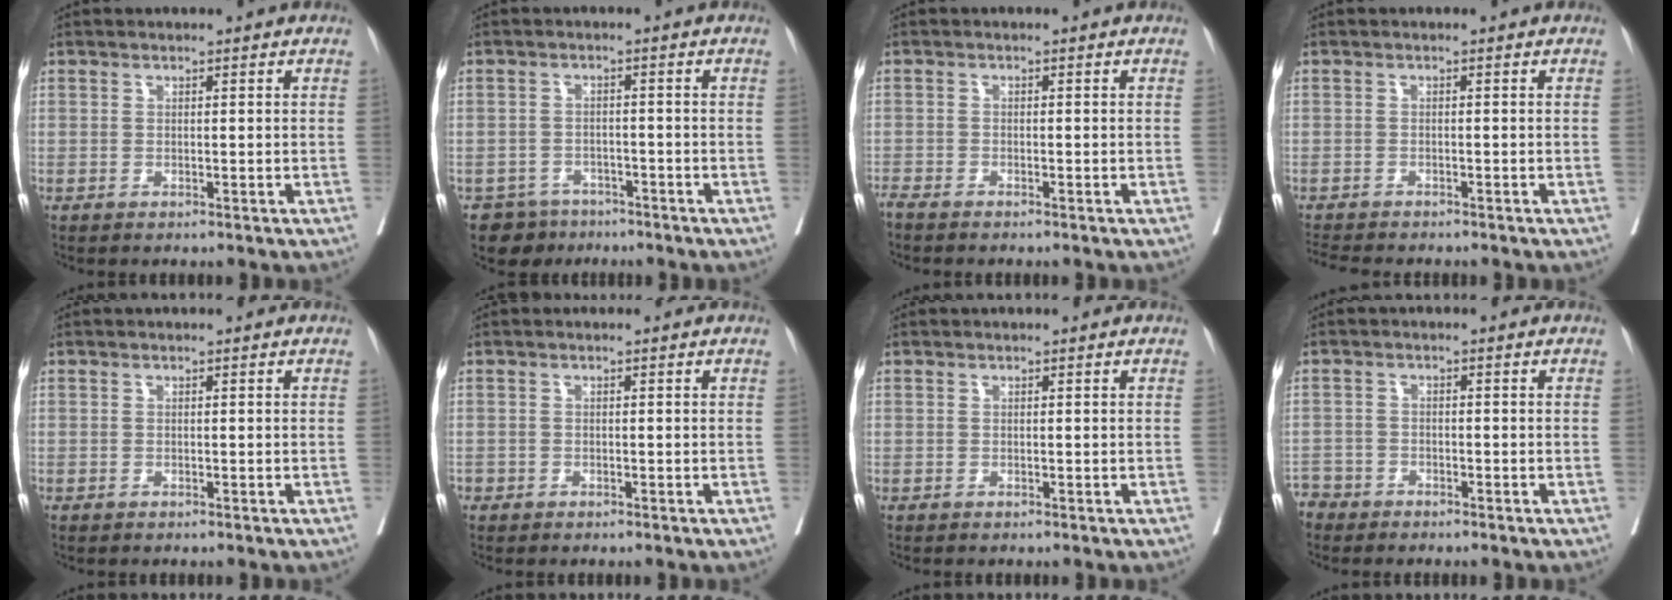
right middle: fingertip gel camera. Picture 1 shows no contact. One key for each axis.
{"total": 4.3, "fx": -3.3, "fy": 2.8, "fz": -0.3, "tx": 0.014, "ty": 0.006, "tz": -0.052}
{"total": 2.3, "fx": -2.1, "fy": -0.3, "fz": 1.0, "tx": -0.020, "ty": -0.005, "tz": -0.040}
{"total": 4.3, "fx": -4.0, "fy": 0.6, "fz": 1.5, "tx": -0.020, "ty": -0.010, "tz": -0.066}
{"total": 0.0}
{"total": 0.7, "fx": -0.5, "fy": 0.5, "fz": 0.1, "tx": -0.008, "ty": 0.001, "tz": -0.009}
{"total": 0.0}
{"total": 3.2, "fx": -2.9, "fy": 1.2, "fz": -0.6, "tx": 0.006, "ty": -0.002, "tz": -0.061}